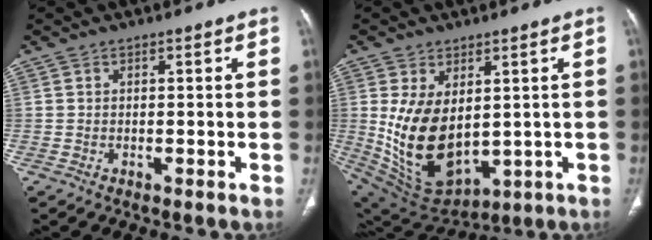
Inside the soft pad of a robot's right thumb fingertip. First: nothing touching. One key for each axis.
{"total": 15.4, "fx": 1.1, "fy": 9.3, "fz": 12.2, "tx": -0.212, "ty": -0.021, "tz": 0.057}